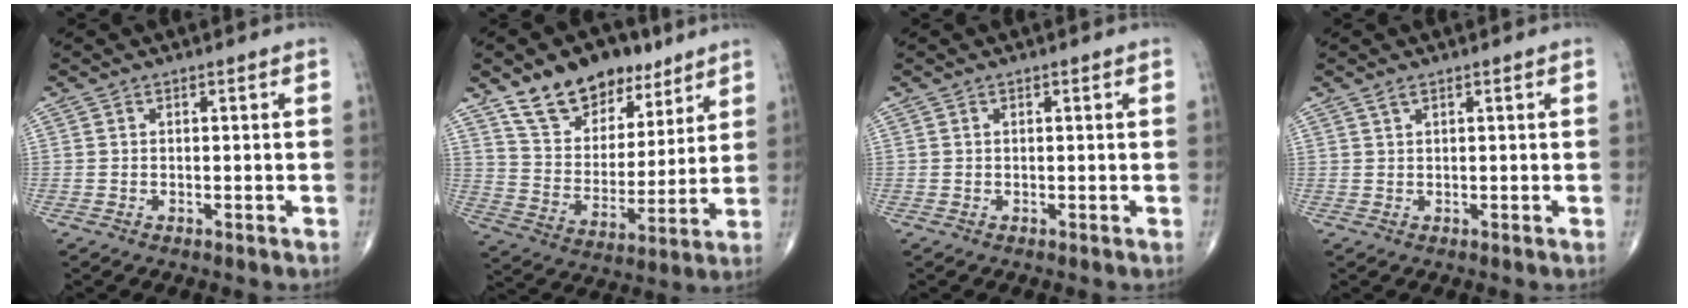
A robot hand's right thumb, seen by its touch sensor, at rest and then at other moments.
{"total": 16.3, "force": [11.1, 9.5, 7.3], "torque": [-0.078, -0.055, 0.198]}
{"total": 0.0}
{"total": 0.9, "force": [0.7, 0.2, 0.5], "torque": [-0.011, 0.004, 0.015]}